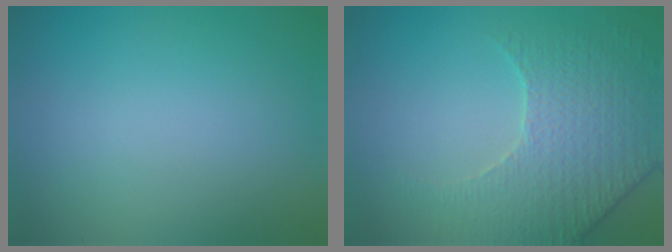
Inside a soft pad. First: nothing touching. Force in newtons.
{"total": 3.9, "press": 3.7, "slide": 0.9}